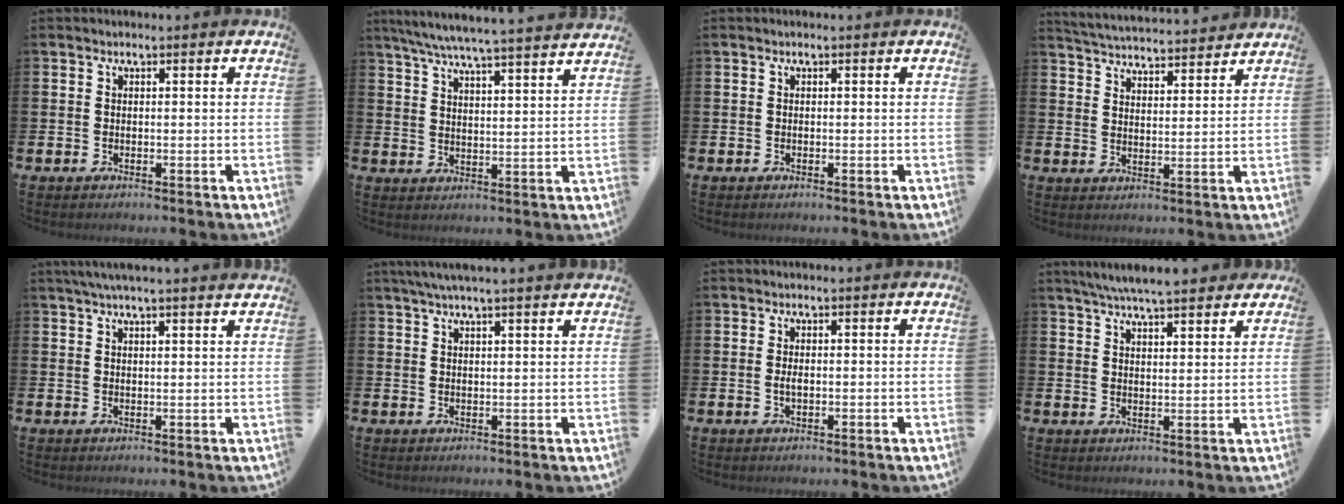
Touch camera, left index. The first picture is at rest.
{"total": 6.7, "force": [6.3, -0.3, 2.1], "torque": [-0.054, -0.044, 0.108]}
{"total": 0.0}
{"total": 4.9, "force": [4.9, 0.4, 0.0], "torque": [-0.013, -0.037, 0.084]}
{"total": 3.4, "force": [3.2, -0.3, 1.2], "torque": [-0.026, -0.008, 0.056]}
{"total": 3.4, "force": [3.1, -0.4, 1.4], "torque": [-0.037, -0.003, 0.057]}
{"total": 1.2, "force": [0.0, 0.6, 1.0], "torque": [-0.013, 0.001, -0.004]}
{"total": 6.0, "force": [5.7, 0.5, 1.9], "torque": [-0.046, -0.020, 0.102]}